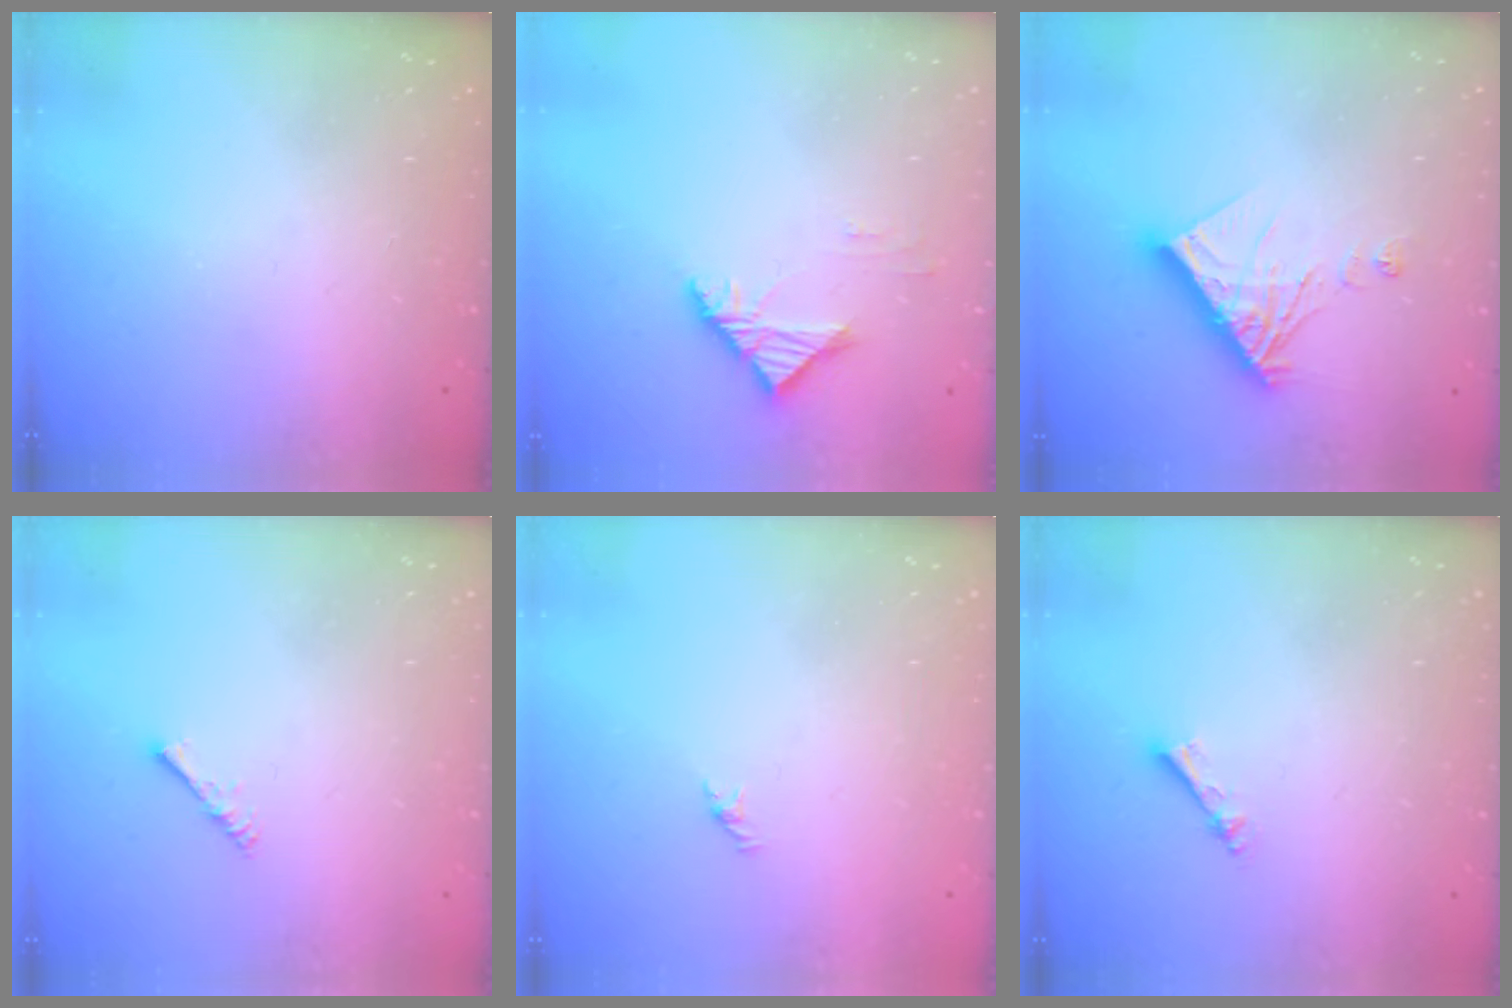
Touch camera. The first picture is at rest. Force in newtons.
{"total": 4.2, "press": 4.0, "slide": 1.1}
{"total": 11.1, "press": 11.0, "slide": 1.3}
{"total": 2.0, "press": 1.9, "slide": 0.4}
{"total": 0.5, "press": 0.3, "slide": 0.4}
{"total": 2.4, "press": 2.4, "slide": 0.4}